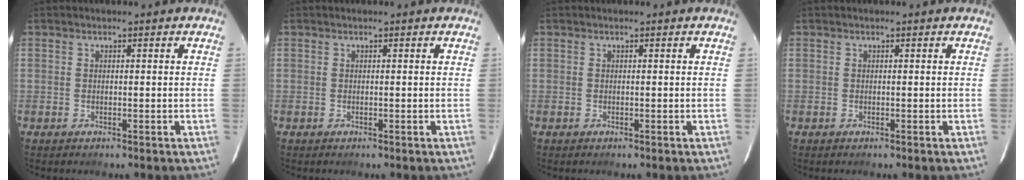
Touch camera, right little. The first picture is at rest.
{"total": 0.0}
{"total": 0.0}
{"total": 0.0}